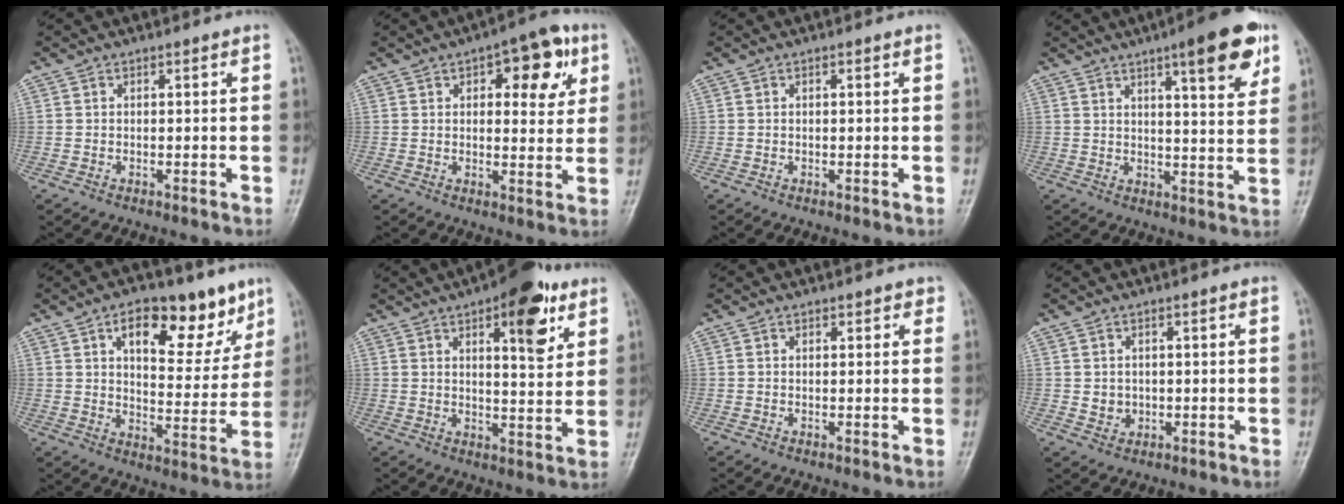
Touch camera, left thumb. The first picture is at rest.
{"total": 11.3, "force": [4.5, 5.3, 8.9], "torque": [-0.072, -0.008, 0.051]}
{"total": 0.5, "force": [0.2, 0.2, 0.4], "torque": [-0.005, 0.001, 0.003]}
{"total": 12.4, "force": [6.8, 2.7, 10.1], "torque": [-0.119, -0.029, 0.089]}
{"total": 16.5, "force": [9.1, 8.1, 11.1], "torque": [-0.104, -0.036, 0.137]}
{"total": 12.8, "force": [6.4, 4.8, 10.0], "torque": [-0.105, -0.026, 0.083]}
{"total": 1.5, "force": [1.0, 0.9, 0.6], "torque": [0.008, -0.003, 0.007]}
{"total": 2.6, "force": [0.1, 2.4, 1.0], "torque": [-0.007, 0.000, 0.008]}